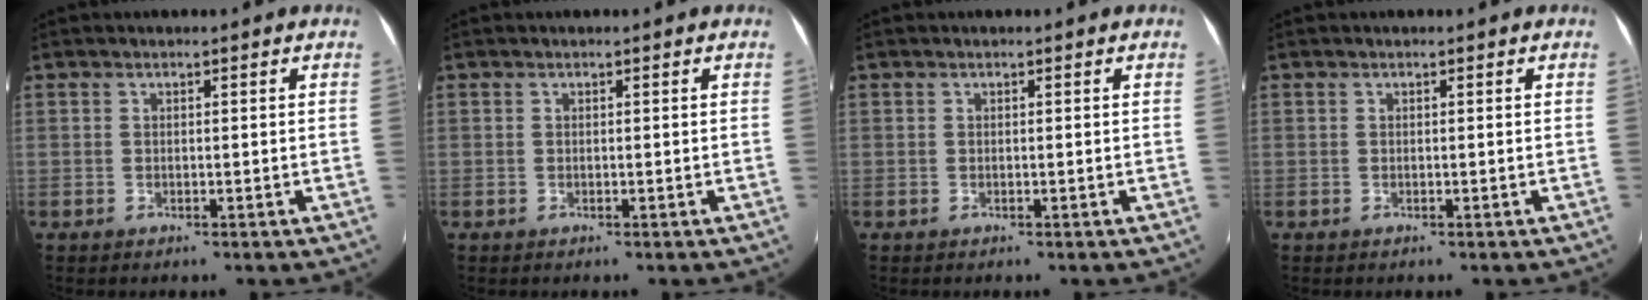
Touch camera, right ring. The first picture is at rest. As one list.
[{"total": 0.0}, {"total": 0.0}, {"total": 0.0}]